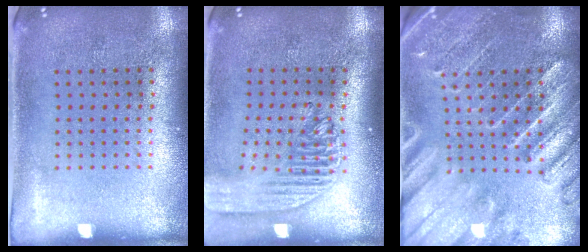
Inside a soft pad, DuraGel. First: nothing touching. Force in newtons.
{"total": 2.0, "press": 1.7, "slide": 1.1}
{"total": 3.2, "press": 2.9, "slide": 1.2}